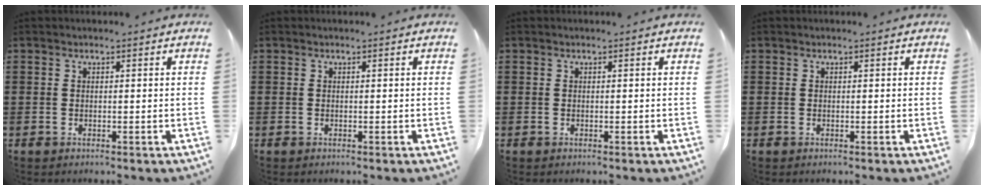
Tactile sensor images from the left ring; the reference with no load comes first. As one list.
[{"total": 0.0}, {"total": 0.0}, {"total": 0.0}]